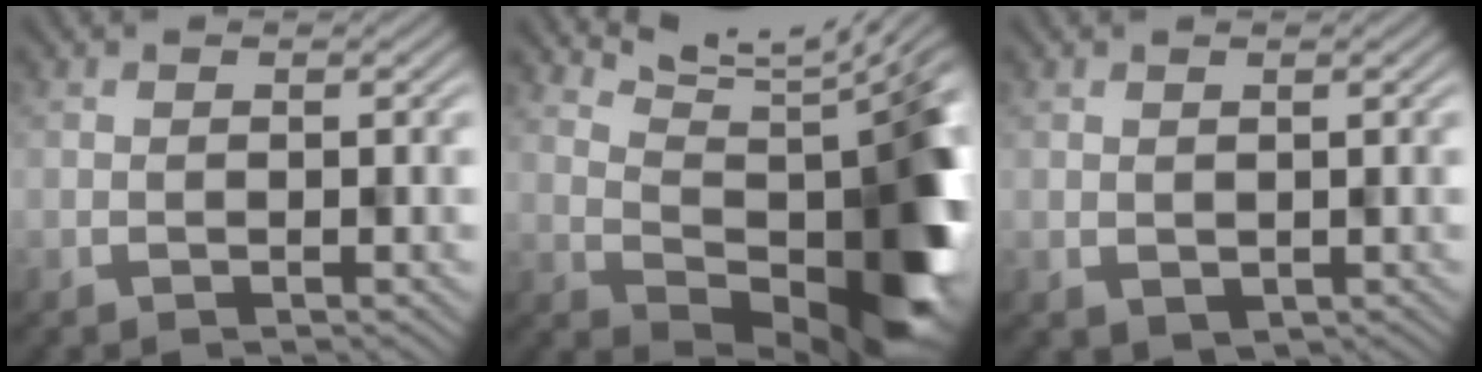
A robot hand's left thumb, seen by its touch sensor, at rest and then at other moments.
{"total": 12.2, "force": [5.5, 4.3, 9.9], "torque": [-0.131, -0.010, 0.104]}
{"total": 1.4, "force": [0.2, 1.2, 0.6], "torque": [-0.009, -0.006, 0.010]}